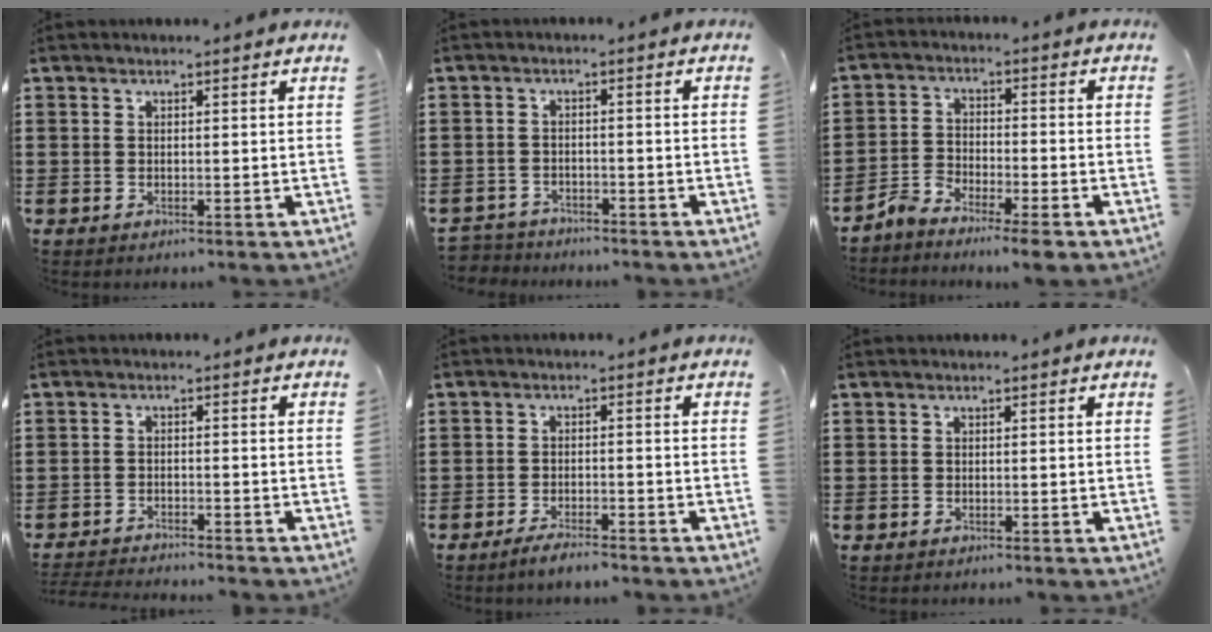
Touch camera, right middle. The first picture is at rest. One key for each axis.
{"total": 2.6, "fx": -2.5, "fy": 0.4, "fz": -0.3, "tx": -0.005, "ty": -0.003, "tz": -0.057}
{"total": 4.5, "fx": -4.4, "fy": 0.3, "fz": 1.1, "tx": -0.035, "ty": -0.001, "tz": -0.091}
{"total": 2.6, "fx": -2.6, "fy": -0.1, "fz": 0.1, "tx": -0.006, "ty": -0.003, "tz": -0.054}
{"total": 2.7, "fx": -2.5, "fy": 0.1, "fz": 1.1, "tx": -0.020, "ty": 0.002, "tz": -0.048}
{"total": 0.0}